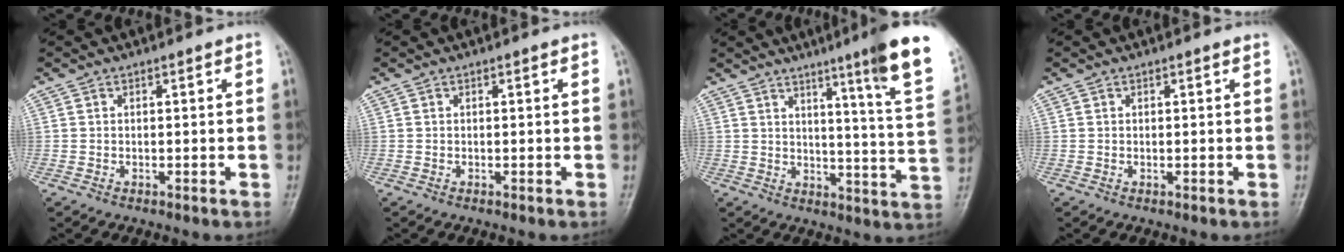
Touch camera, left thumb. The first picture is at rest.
{"total": 0.0}
{"total": 15.4, "force": [9.1, 0.1, 12.5], "torque": [-0.157, -0.056, 0.115]}
{"total": 0.0}